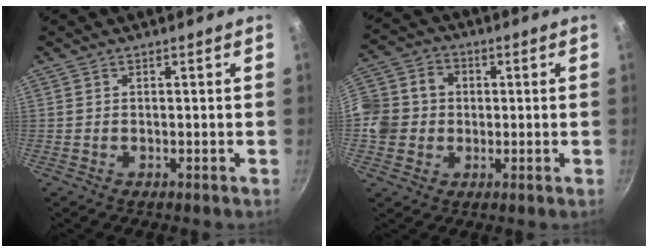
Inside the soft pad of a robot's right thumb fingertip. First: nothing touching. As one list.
[{"total": 10.6, "force": [-0.1, 9.5, 4.7], "torque": [-0.064, 0.018, -0.016]}]